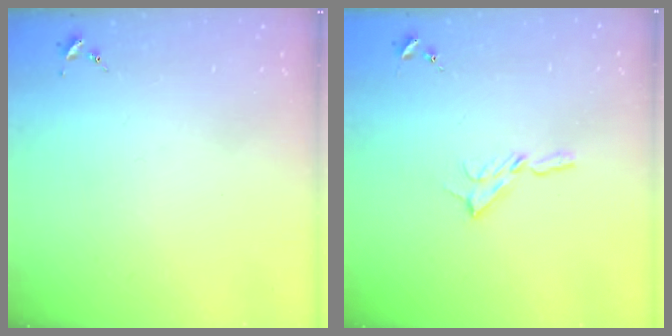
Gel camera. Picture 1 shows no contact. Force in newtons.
{"total": 4.7, "press": 4.7, "slide": 0.6}